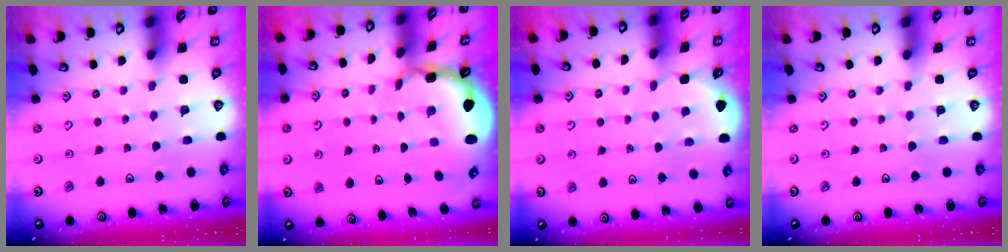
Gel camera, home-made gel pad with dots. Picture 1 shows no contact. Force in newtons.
{"total": 2.1, "press": 1.9, "slide": 1.0}
{"total": 0.9, "press": 0.9, "slide": 0.1}
{"total": 0.0}